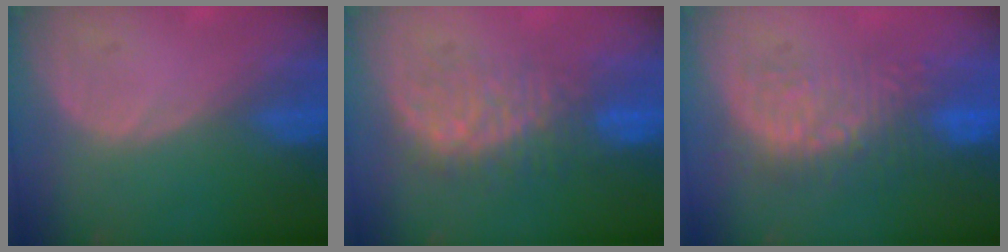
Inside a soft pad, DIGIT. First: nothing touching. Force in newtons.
{"total": 8.4, "press": 8.4, "slide": 0.3}
{"total": 8.9, "press": 8.7, "slide": 2.0}